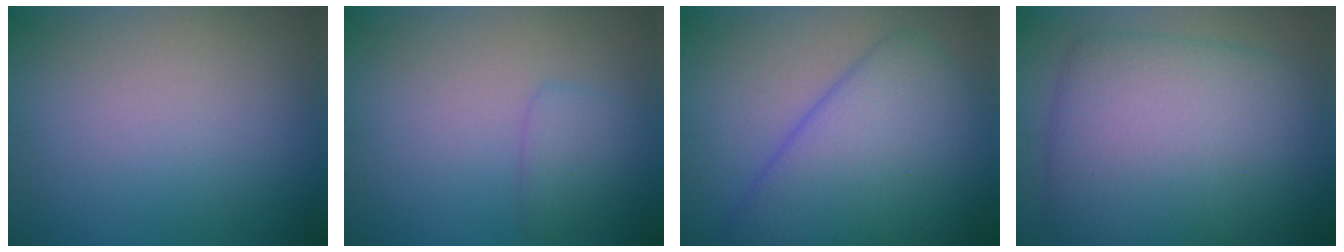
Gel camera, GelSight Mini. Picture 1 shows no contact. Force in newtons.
{"total": 1.8, "press": 1.8, "slide": 0.1}
{"total": 9.0, "press": 8.9, "slide": 0.5}
{"total": 11.6, "press": 11.6, "slide": 0.3}